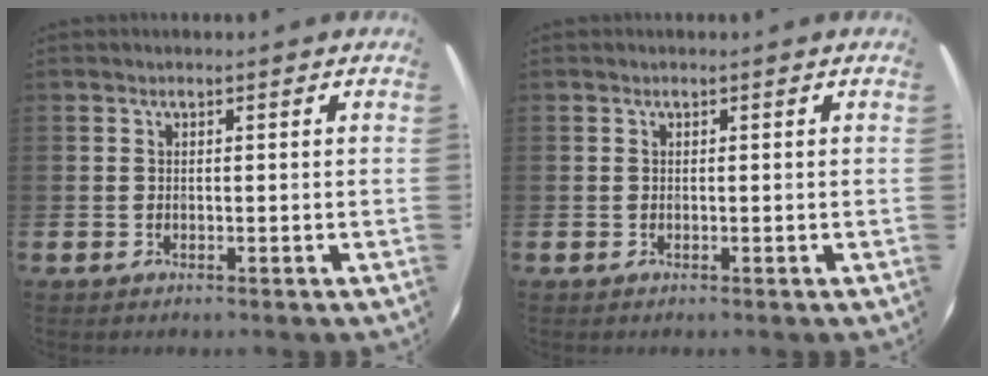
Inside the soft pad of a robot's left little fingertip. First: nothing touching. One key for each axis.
{"total": 0.0}